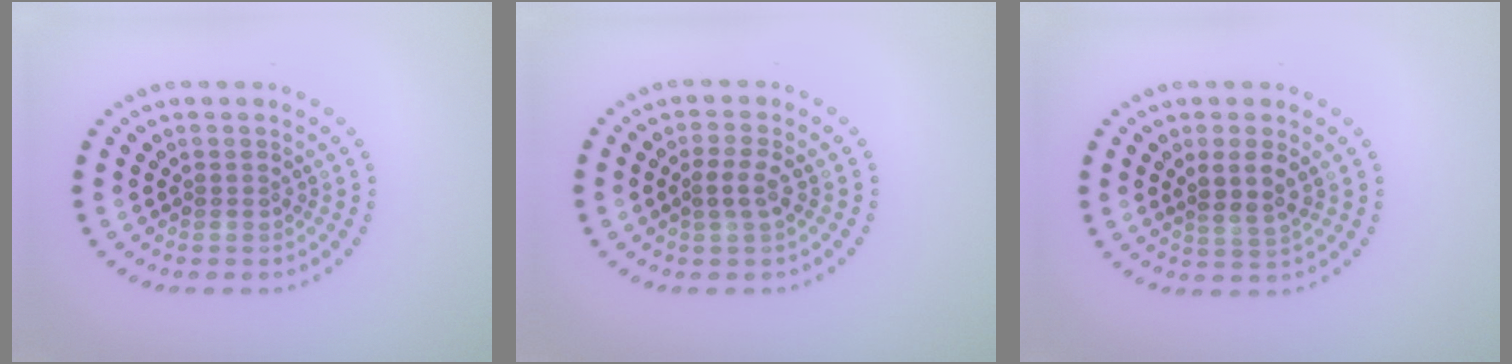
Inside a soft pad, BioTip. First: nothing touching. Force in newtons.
{"total": 1.8, "press": 1.7, "slide": 0.6}
{"total": 2.6, "press": 2.2, "slide": 1.3}